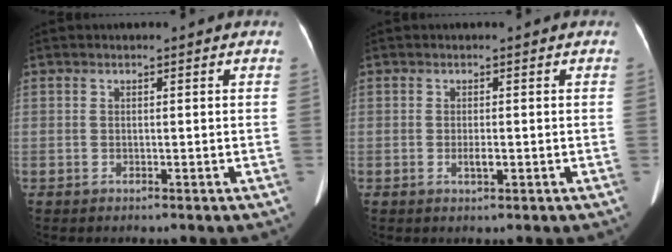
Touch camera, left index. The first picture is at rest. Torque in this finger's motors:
{"motor_torque": [0.03, -0.03, 0.01, 0.00]}